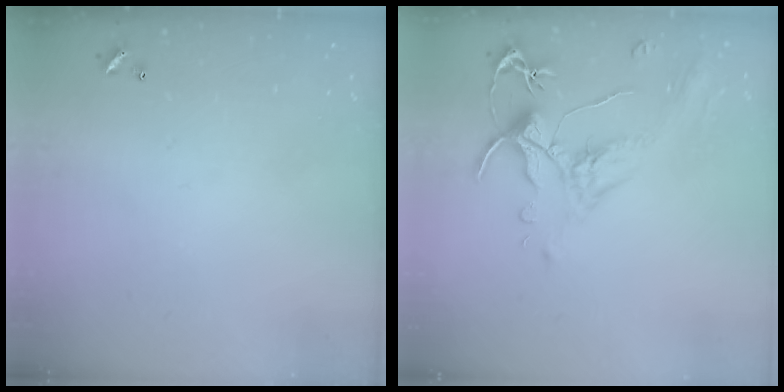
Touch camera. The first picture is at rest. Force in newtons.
{"total": 1.5, "press": 1.0, "slide": 1.1}